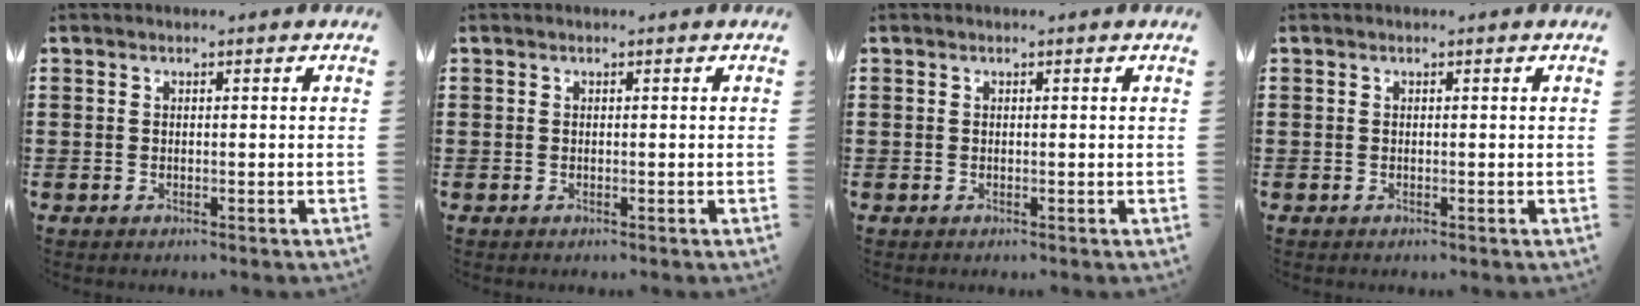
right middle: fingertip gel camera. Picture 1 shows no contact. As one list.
[{"total": 0.0}, {"total": 0.0}, {"total": 0.0}]